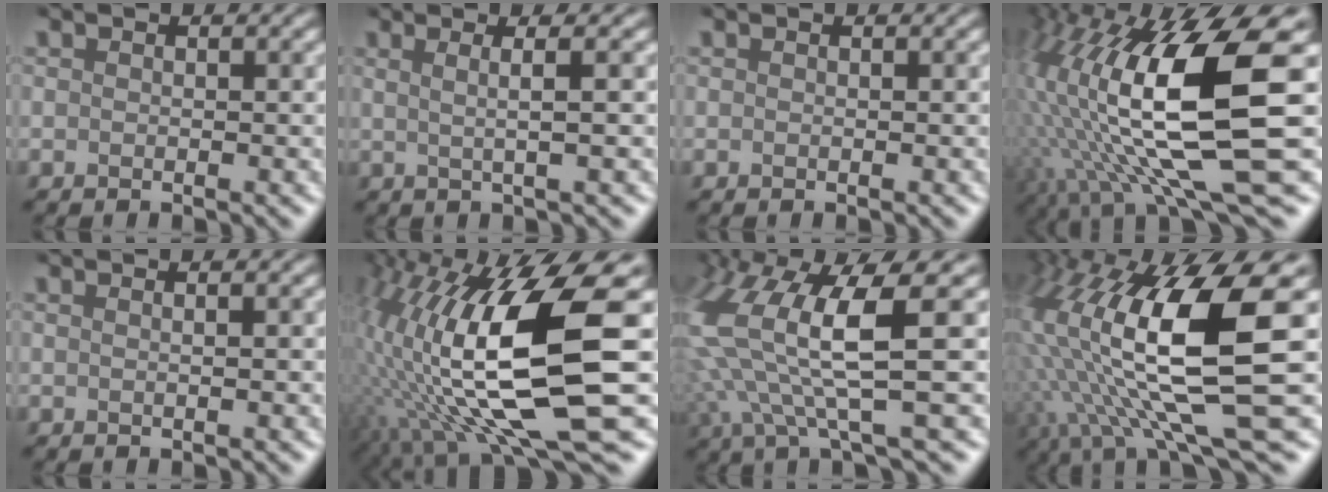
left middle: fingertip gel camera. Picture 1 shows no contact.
{"total": 2.6, "force": [1.0, 0.5, 2.4], "torque": [-0.035, 0.012, -0.007]}
{"total": 0.0}
{"total": 14.4, "force": [2.1, 4.1, 13.6], "torque": [-0.279, -0.007, 0.062]}
{"total": 1.9, "force": [0.8, 1.1, 1.3], "torque": [0.006, 0.010, -0.012]}
{"total": 14.0, "force": [0.6, 3.6, 13.5], "torque": [-0.273, -0.010, 0.034]}
{"total": 8.7, "force": [1.9, 1.9, 8.2], "torque": [-0.188, -0.004, 0.047]}
{"total": 12.8, "force": [2.7, 3.6, 12.0], "torque": [-0.258, -0.012, 0.068]}